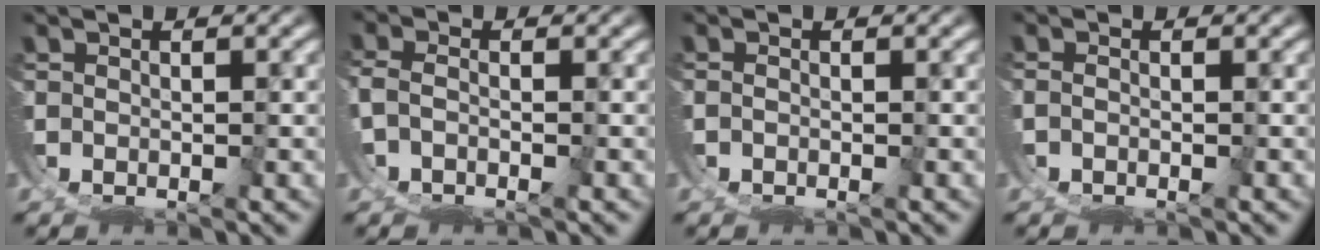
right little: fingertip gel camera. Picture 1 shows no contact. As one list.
[{"total": 3.7, "force": [-1.2, 2.9, 1.9], "torque": [-0.054, -0.017, -0.014]}, {"total": 1.0, "force": [-0.4, 0.7, 0.6], "torque": [-0.008, -0.004, -0.007]}, {"total": 1.6, "force": [-0.6, 1.3, 0.8], "torque": [-0.014, -0.005, -0.009]}]